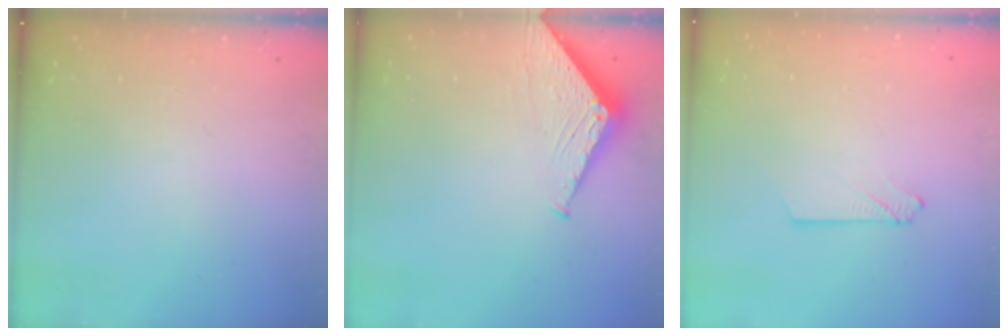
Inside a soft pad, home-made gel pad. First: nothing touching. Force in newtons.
{"total": 3.8, "press": 3.7, "slide": 0.5}
{"total": 2.6, "press": 2.6, "slide": 0.3}